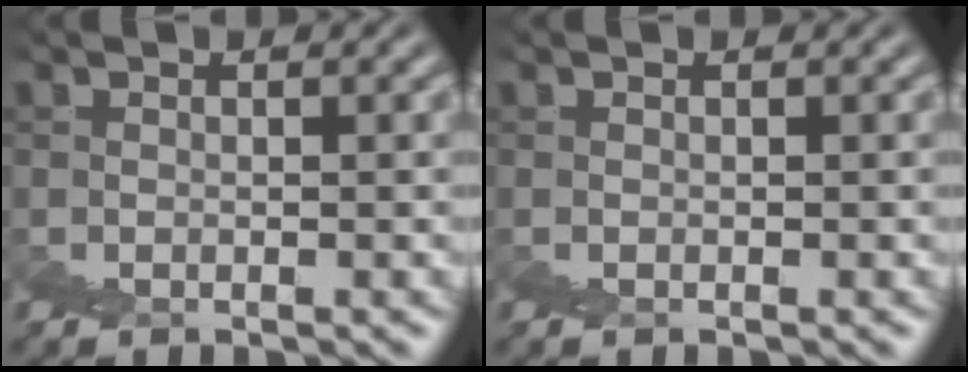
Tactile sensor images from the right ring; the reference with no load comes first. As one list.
[{"total": 0.0}]